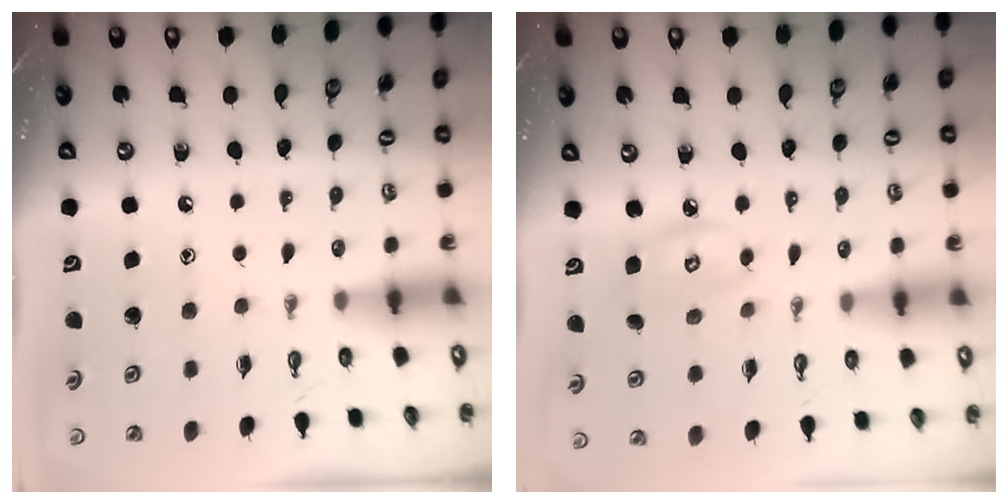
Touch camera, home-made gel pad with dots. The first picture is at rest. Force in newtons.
{"total": 4.9, "press": 4.9, "slide": 0.3}